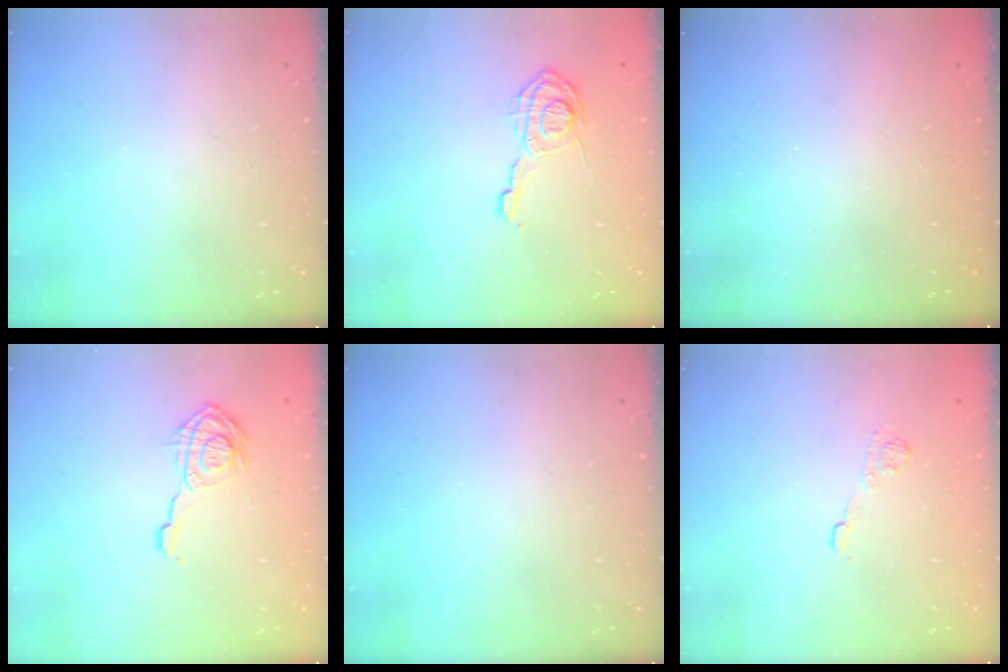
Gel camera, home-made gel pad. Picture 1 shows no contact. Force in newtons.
{"total": 12.1, "press": 12.0, "slide": 0.7}
{"total": 2.3, "press": 2.2, "slide": 0.7}
{"total": 11.0, "press": 11.0, "slide": 0.4}
{"total": 0.0}
{"total": 7.5, "press": 7.4, "slide": 1.3}